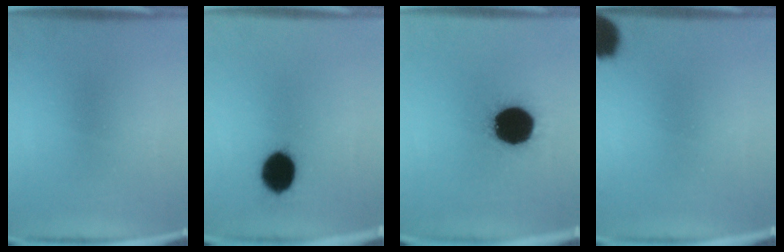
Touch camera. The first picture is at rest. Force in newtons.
{"total": 10.1}
{"total": 19.9}
{"total": 10.3}